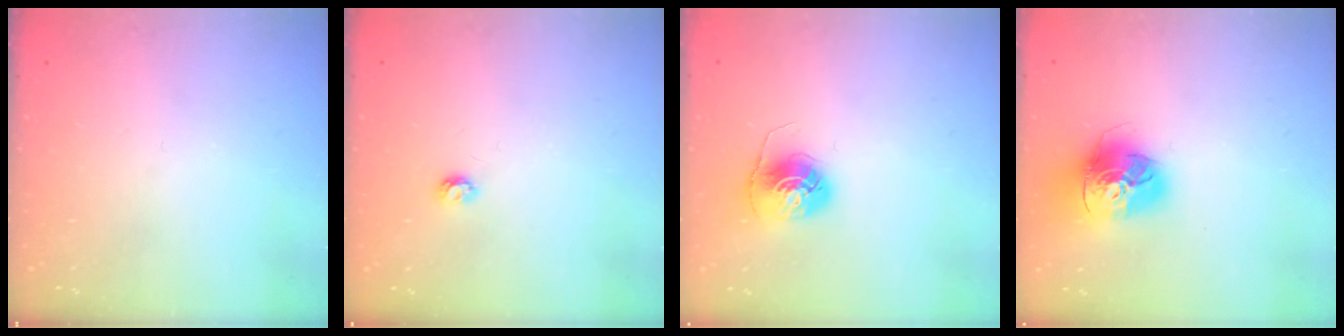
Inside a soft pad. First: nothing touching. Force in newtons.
{"total": 3.4, "press": 3.4, "slide": 0.5}
{"total": 6.8, "press": 6.8, "slide": 0.3}
{"total": 17.4, "press": 17.3, "slide": 2.1}